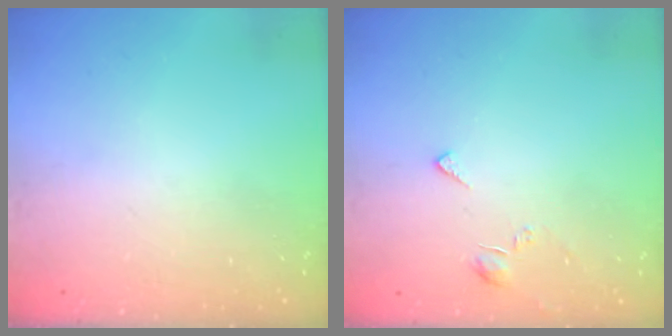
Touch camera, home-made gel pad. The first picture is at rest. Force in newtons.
{"total": 3.0, "press": 3.0, "slide": 0.2}